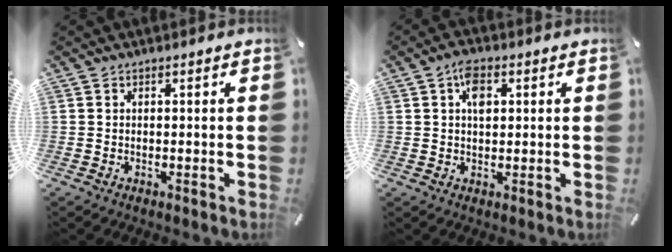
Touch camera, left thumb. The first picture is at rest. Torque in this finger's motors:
{"motor_torque": [0.80, 0.98, 0.28, -0.53, 0.22]}